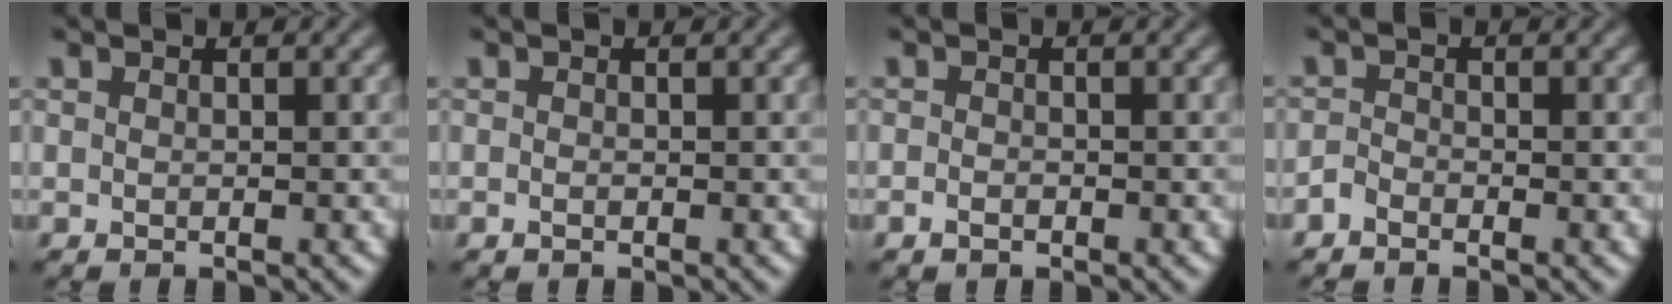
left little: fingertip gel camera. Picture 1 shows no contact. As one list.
[{"total": 0.5, "force": [-0.3, 0.3, 0.3], "torque": [-0.005, -0.001, -0.006]}, {"total": 1.1, "force": [-0.7, 0.6, 0.6], "torque": [-0.011, 0.002, -0.016]}, {"total": 1.2, "force": [-1.0, 0.5, 0.4], "torque": [-0.007, 0.007, -0.022]}]